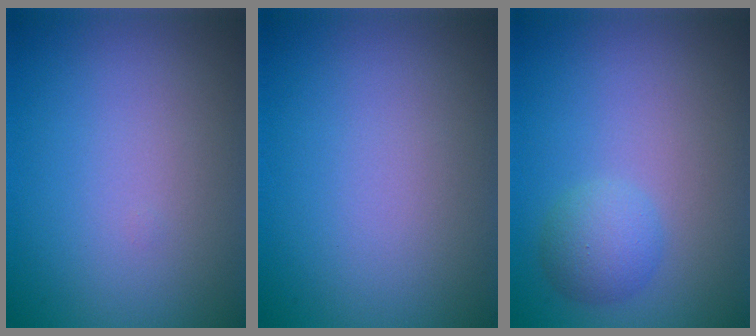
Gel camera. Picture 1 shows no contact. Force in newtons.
{"total": 0.0}
{"total": 2.3, "press": 2.3, "slide": 0.1}